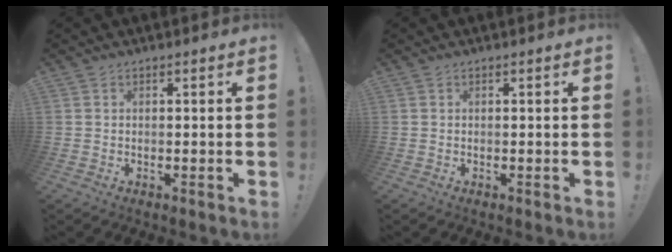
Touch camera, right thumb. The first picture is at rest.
{"total": 0.0}